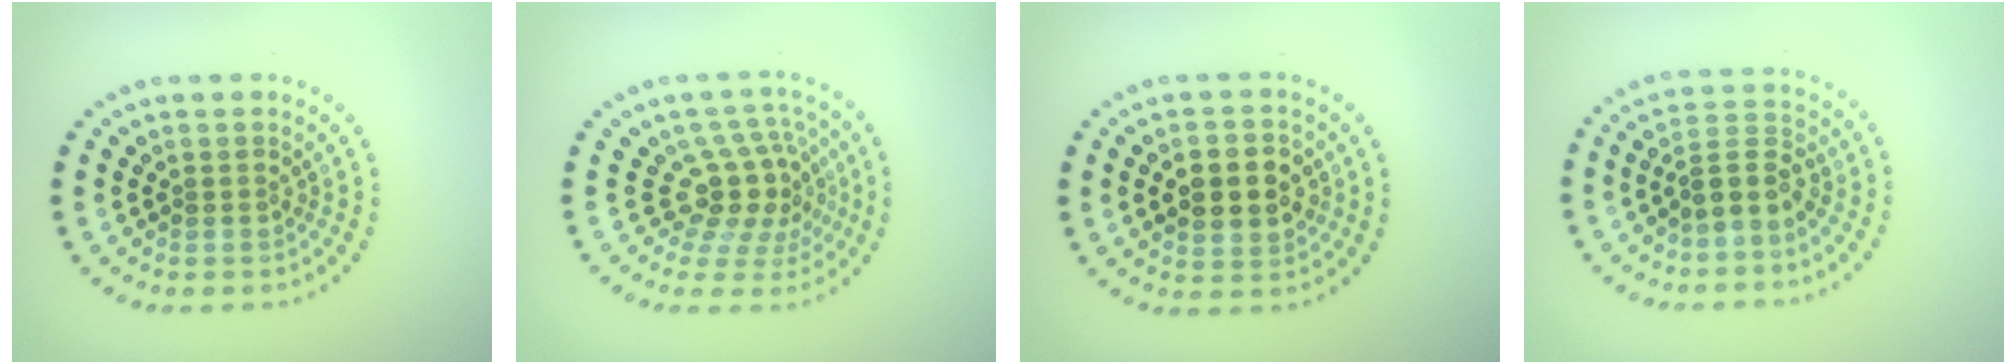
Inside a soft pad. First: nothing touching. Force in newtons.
{"total": 4.3, "press": 3.4, "slide": 2.7}
{"total": 5.0, "press": 5.0, "slide": 0.3}
{"total": 3.4, "press": 3.0, "slide": 1.6}